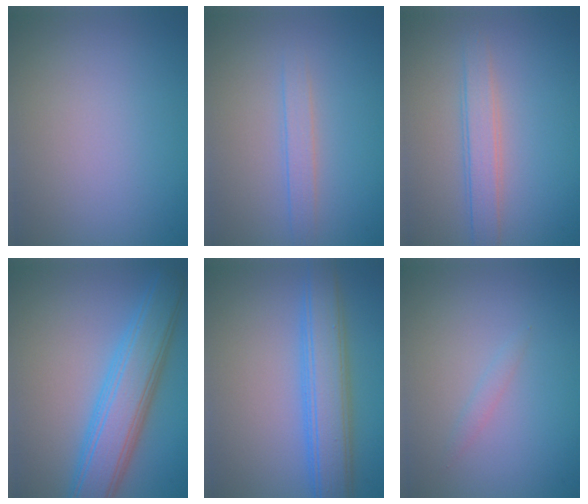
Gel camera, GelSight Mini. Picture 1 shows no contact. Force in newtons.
{"total": 1.7, "press": 1.7, "slide": 0.0}
{"total": 2.6, "press": 2.6, "slide": 0.0}
{"total": 7.2, "press": 7.1, "slide": 0.3}
{"total": 5.4, "press": 5.4, "slide": 0.1}
{"total": 0.7, "press": 0.7, "slide": 0.1}